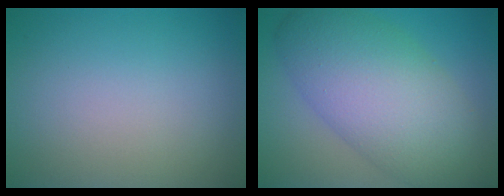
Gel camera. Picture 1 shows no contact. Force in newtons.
{"total": 10.4, "press": 10.4, "slide": 0.5}